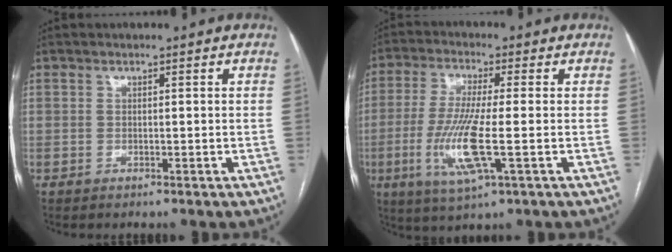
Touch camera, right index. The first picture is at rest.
{"total": 10.3, "force": [-2.3, 0.7, 10.0], "torque": [-0.218, -0.019, -0.045]}